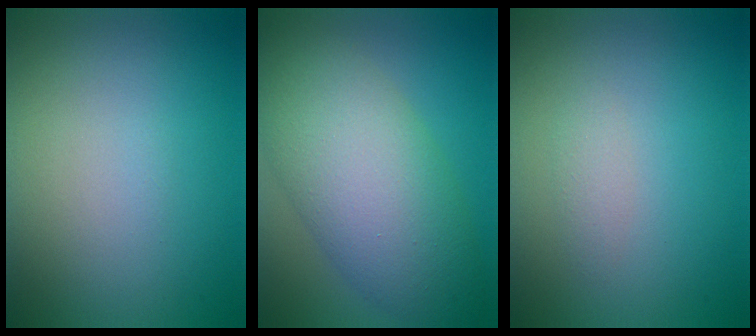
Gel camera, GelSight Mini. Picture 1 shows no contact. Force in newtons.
{"total": 9.5, "press": 9.5, "slide": 0.2}
{"total": 1.0, "press": 1.0, "slide": 0.0}